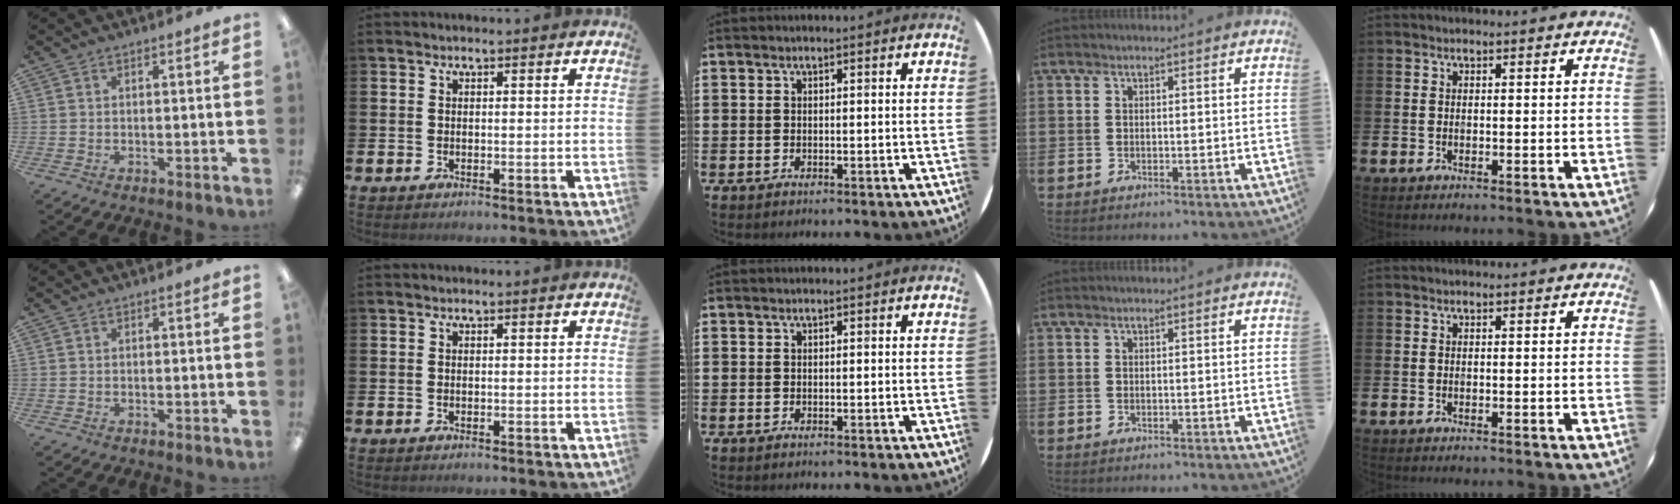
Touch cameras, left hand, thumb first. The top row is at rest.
{}